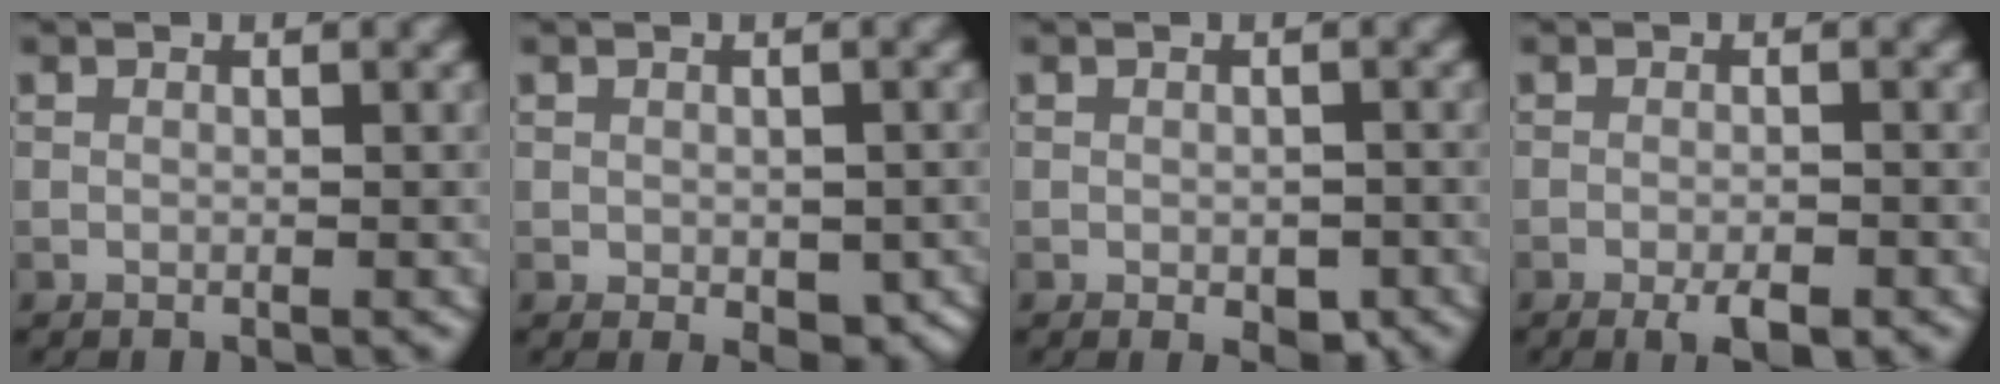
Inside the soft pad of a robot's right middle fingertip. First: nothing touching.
{"total": 3.3, "force": [-0.9, 2.0, 2.5], "torque": [-0.031, -0.012, -0.008]}
{"total": 2.3, "force": [-0.8, 1.2, 1.7], "torque": [-0.023, -0.007, -0.007]}
{"total": 2.6, "force": [-1.6, 0.6, 2.0], "torque": [-0.034, -0.003, -0.028]}